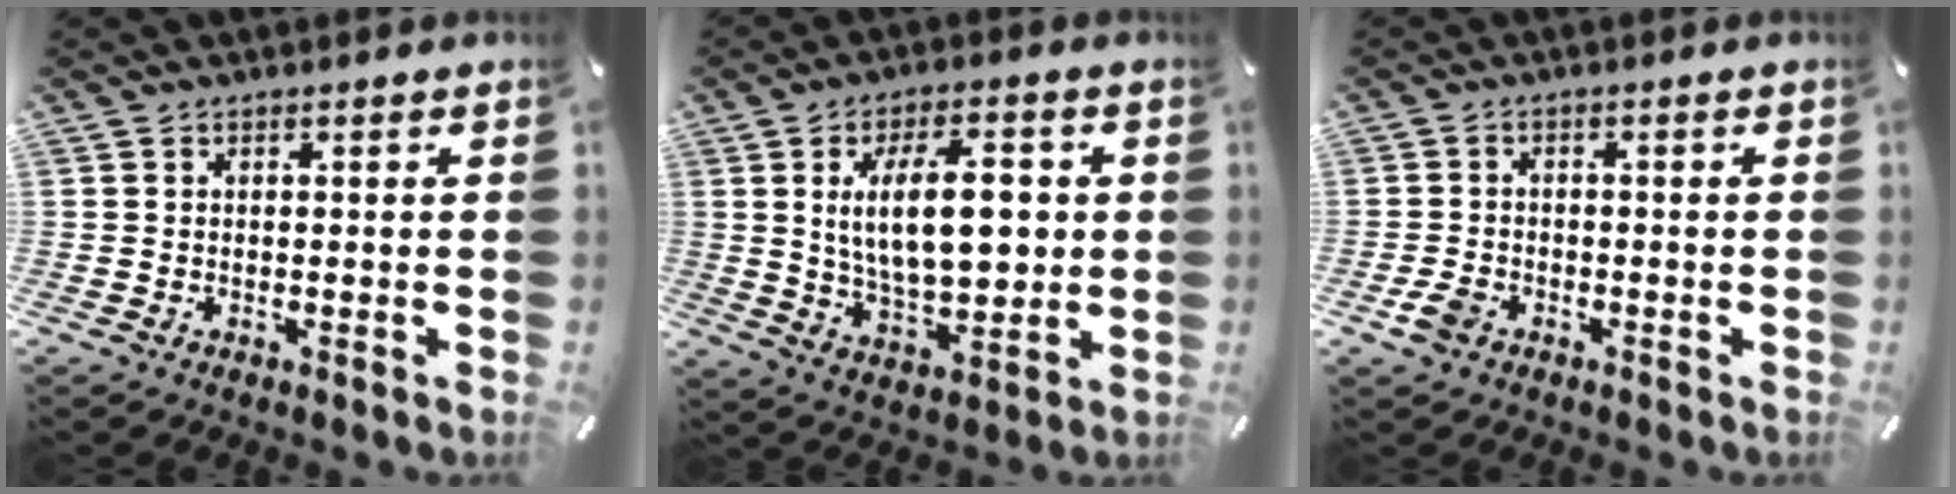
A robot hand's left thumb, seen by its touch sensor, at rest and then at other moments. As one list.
[{"total": 15.6, "force": [2.6, 8.0, 13.2], "torque": [-0.225, -0.001, 0.039]}, {"total": 3.5, "force": [-1.8, 2.4, 1.8], "torque": [-0.044, 0.004, -0.036]}]